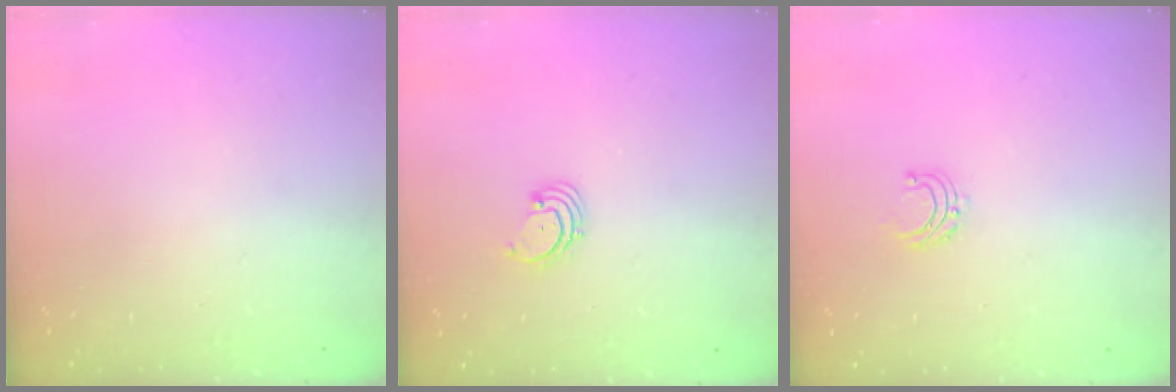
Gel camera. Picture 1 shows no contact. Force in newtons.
{"total": 1.7, "press": 1.6, "slide": 0.2}
{"total": 4.7, "press": 4.7, "slide": 0.4}